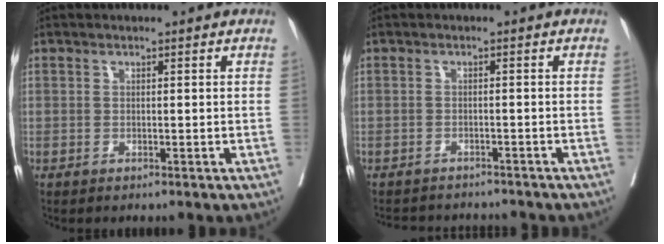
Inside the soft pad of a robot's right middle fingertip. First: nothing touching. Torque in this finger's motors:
{"motor_torque": [-0.01, -0.12, -0.01, 0.00]}